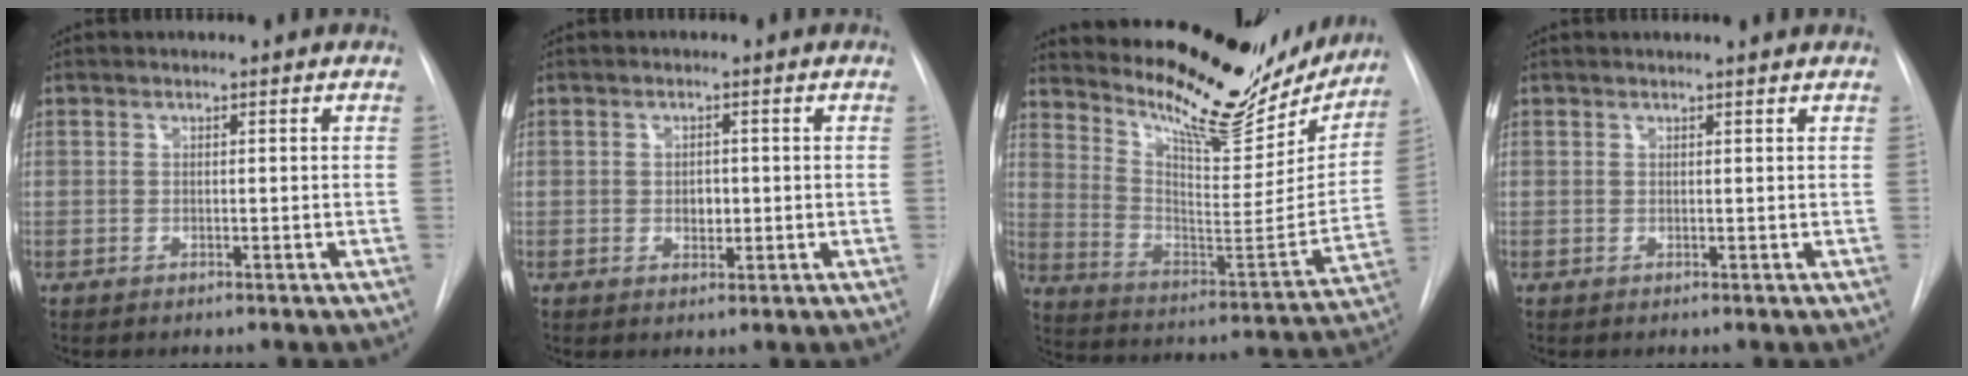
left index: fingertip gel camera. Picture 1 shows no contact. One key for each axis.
{"total": 2.3, "fx": -0.1, "fy": 1.6, "fz": 1.6, "tx": -0.023, "ty": 0.001, "tz": 0.001}
{"total": 22.8, "fx": 20.0, "fy": 6.4, "fz": 8.8, "tx": -0.139, "ty": -0.046, "tz": 0.284}
{"total": 2.3, "fx": 2.2, "fy": 0.0, "fz": 0.7, "tx": -0.010, "ty": 0.011, "tz": 0.023}